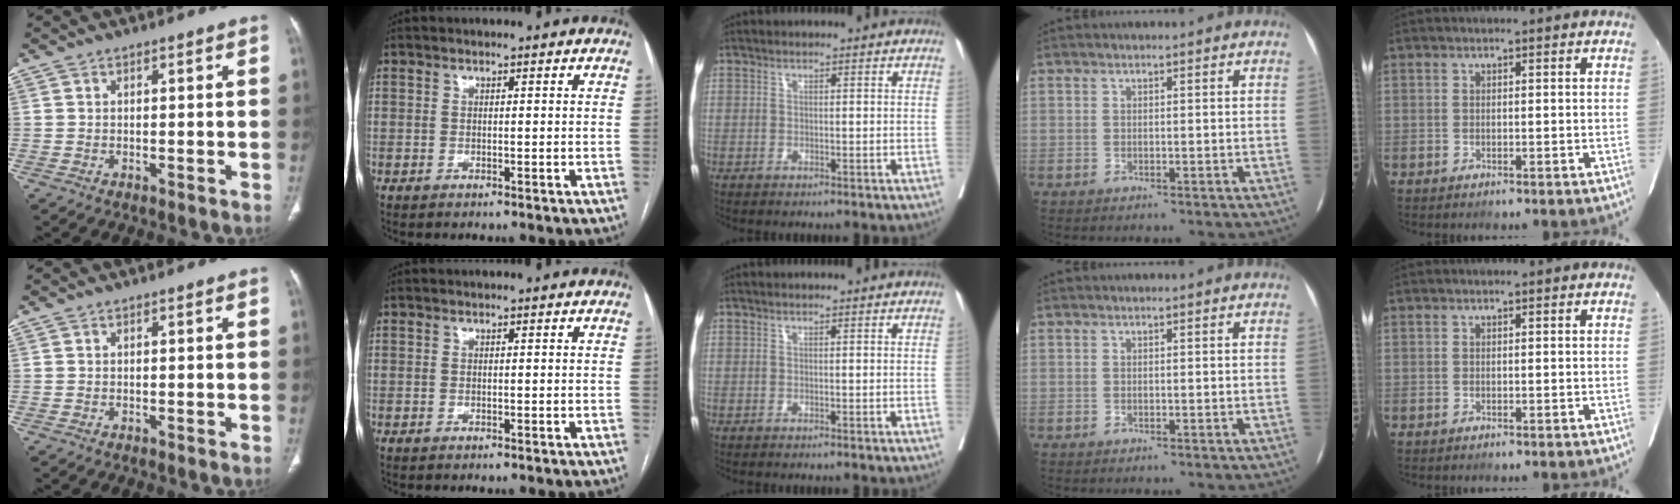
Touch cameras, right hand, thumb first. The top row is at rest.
{}